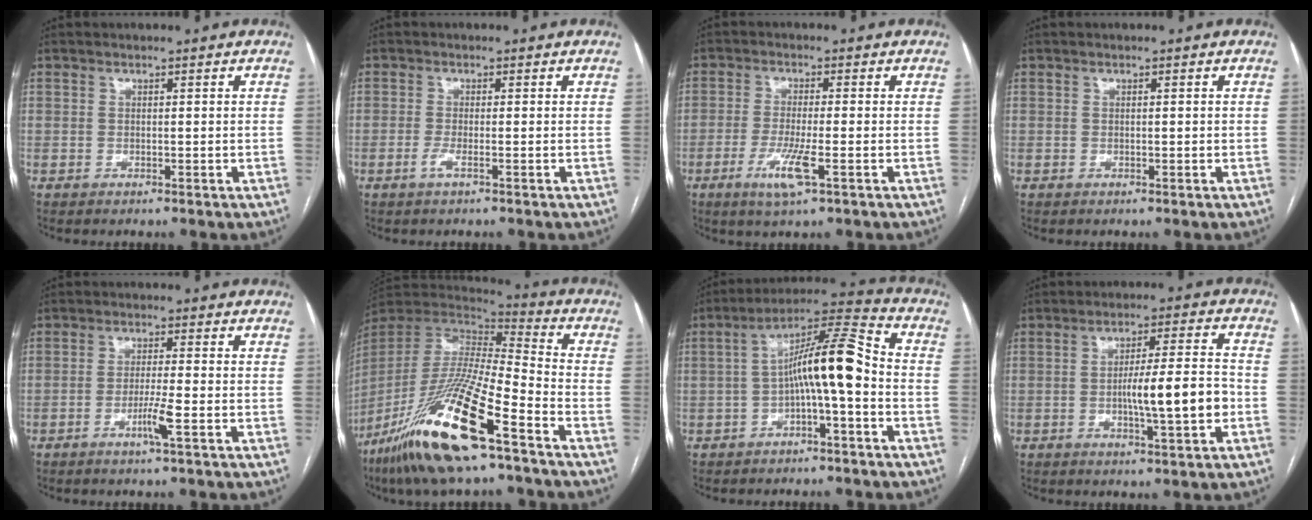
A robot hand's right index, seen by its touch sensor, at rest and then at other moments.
{"total": 1.5, "force": [-0.7, 0.1, 1.3], "torque": [-0.026, -0.002, -0.014]}
{"total": 5.9, "force": [-2.4, 0.3, 5.3], "torque": [-0.107, -0.014, -0.044]}
{"total": 0.0}
{"total": 3.8, "force": [-1.6, -0.5, 3.4], "torque": [-0.066, -0.007, -0.033]}
{"total": 24.1, "force": [-14.8, 2.5, 18.8], "torque": [-0.399, -0.057, -0.281]}
{"total": 10.7, "force": [-1.6, 0.8, 10.5], "torque": [-0.179, 0.035, -0.030]}
{"total": 9.2, "force": [-1.9, 0.4, 9.0], "torque": [-0.144, 0.005, -0.031]}